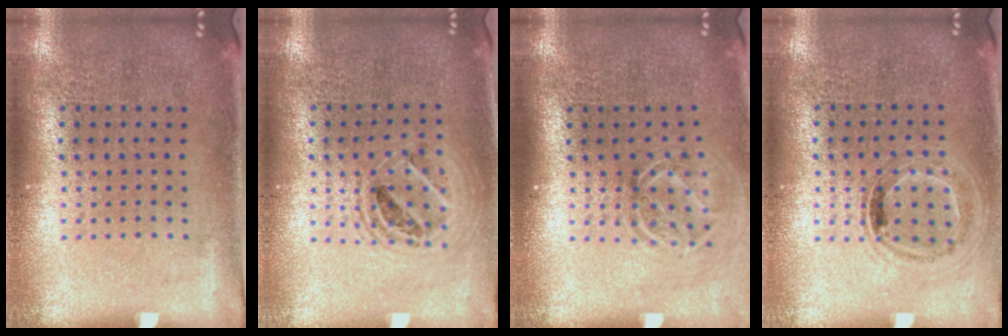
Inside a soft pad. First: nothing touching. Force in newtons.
{"total": 1.4, "press": 1.3, "slide": 0.6}
{"total": 1.6, "press": 1.1, "slide": 1.2}
{"total": 1.0, "press": 0.9, "slide": 0.4}